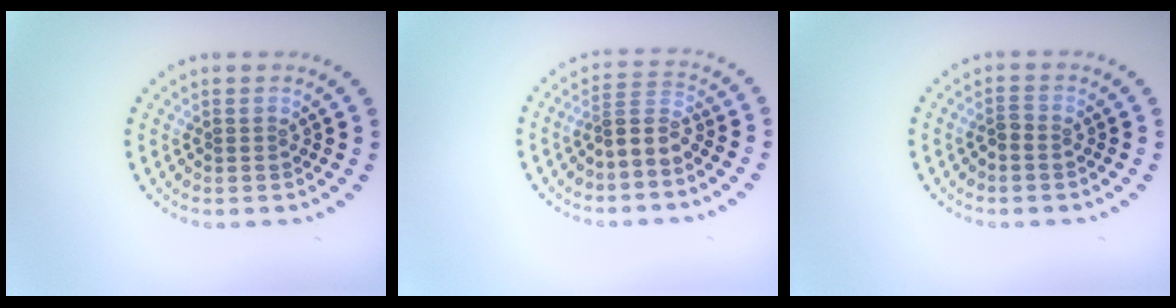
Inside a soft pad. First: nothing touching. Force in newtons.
{"total": 2.3, "press": 1.7, "slide": 1.5}
{"total": 1.0, "press": 0.8, "slide": 0.6}